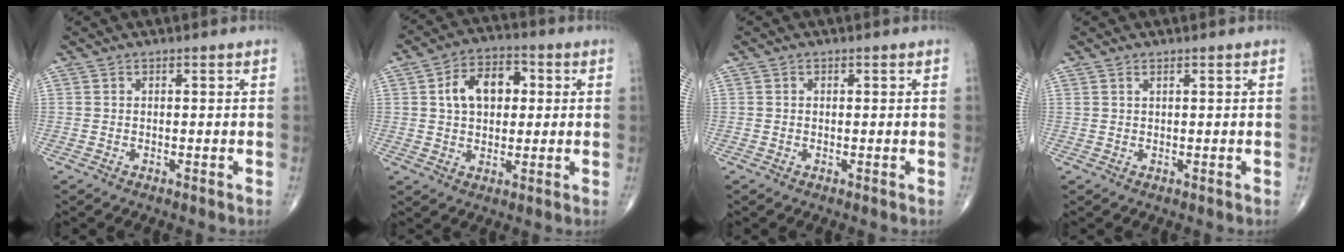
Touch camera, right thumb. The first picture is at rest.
{"total": 10.7, "force": [2.2, 6.9, 7.8], "torque": [-0.114, 0.013, 0.032]}
{"total": 0.0}
{"total": 0.6, "force": [0.4, 0.1, 0.4], "torque": [-0.010, 0.002, 0.011]}